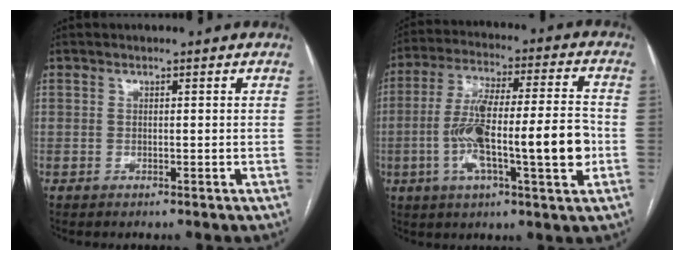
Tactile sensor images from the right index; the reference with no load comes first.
{"total": 17.2, "force": [-3.4, 2.4, 16.7], "torque": [-0.293, 0.015, -0.054]}